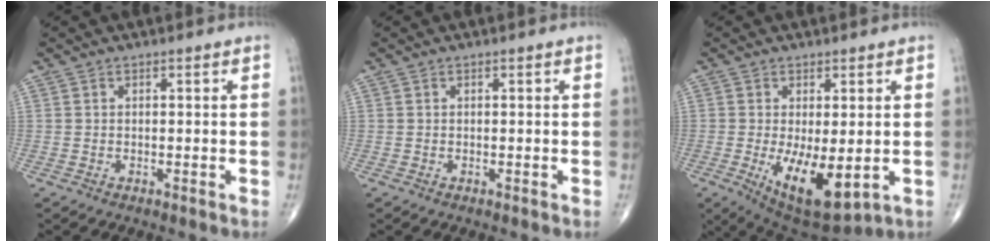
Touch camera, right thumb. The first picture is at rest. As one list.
[{"total": 0.0}, {"total": 11.2, "force": [-2.1, 4.6, 9.9], "torque": [-0.153, -0.027, -0.016]}]